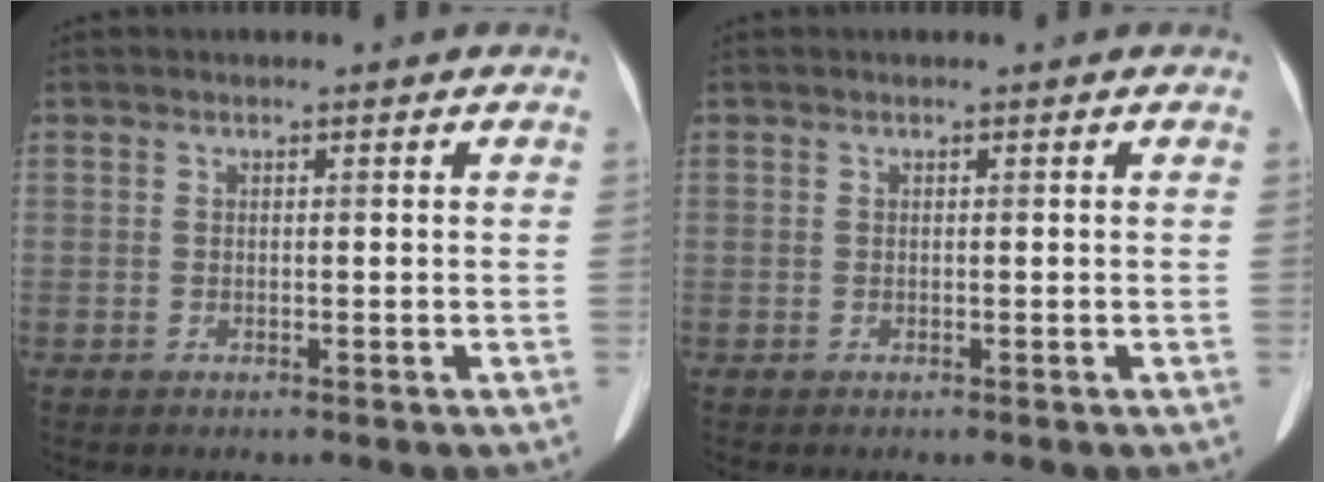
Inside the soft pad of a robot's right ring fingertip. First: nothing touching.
{"total": 0.0}